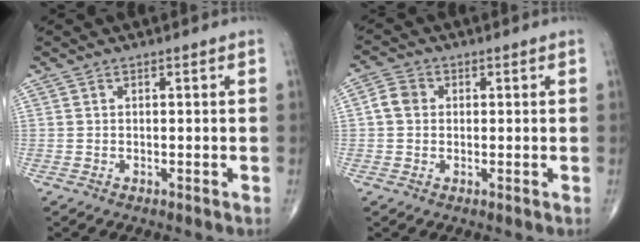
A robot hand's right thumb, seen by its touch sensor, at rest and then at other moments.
{"total": 3.8, "force": [0.2, 3.4, 1.8], "torque": [-0.024, 0.009, -0.004]}